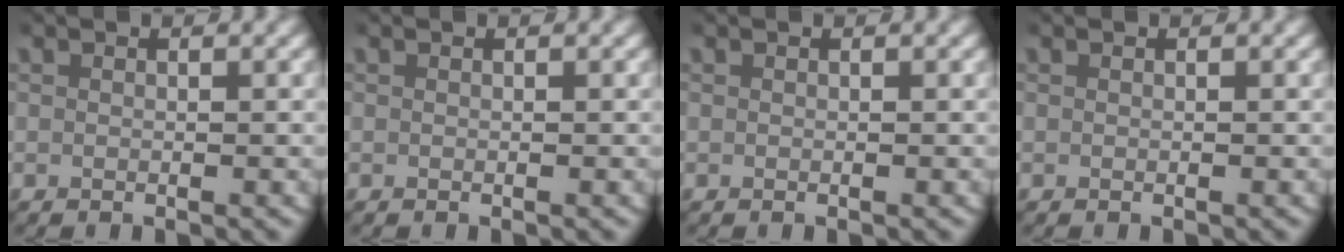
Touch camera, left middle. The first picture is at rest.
{"total": 0.0}
{"total": 0.0}
{"total": 0.0}